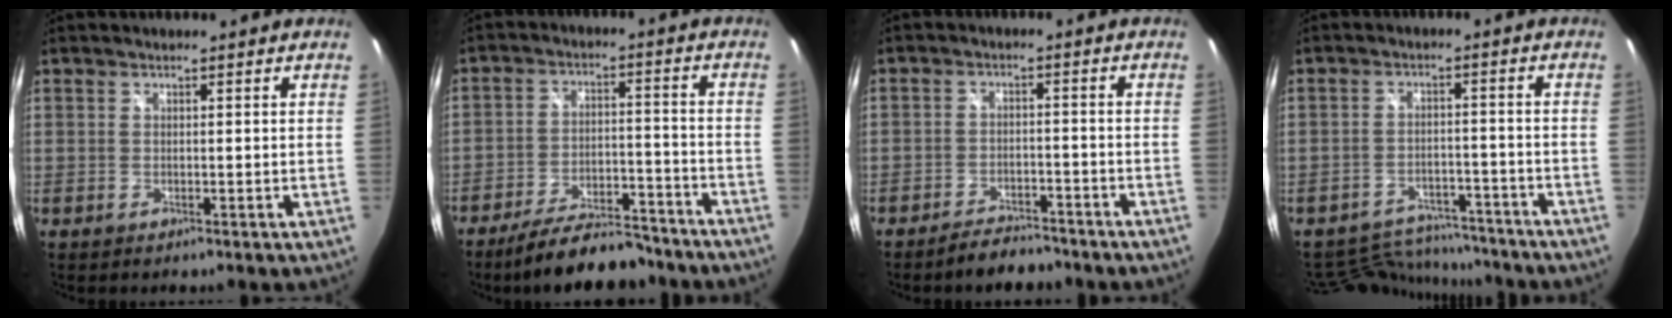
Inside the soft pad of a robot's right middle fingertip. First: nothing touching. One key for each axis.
{"total": 14.2, "fx": -12.2, "fy": 4.2, "fz": 5.9, "tx": -0.111, "ty": 0.008, "tz": -0.176}
{"total": 5.9, "fx": -5.1, "fy": 2.3, "fz": 1.6, "tx": -0.044, "ty": 0.011, "tz": -0.074}
{"total": 12.5, "fx": -11.5, "fy": 4.3, "fz": 2.4, "tx": -0.064, "ty": 0.022, "tz": -0.157}